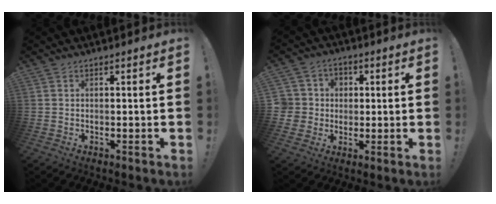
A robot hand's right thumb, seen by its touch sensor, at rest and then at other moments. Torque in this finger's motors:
{"motor_torque": [0.39, 0.46, 0.21, -0.08, -0.08]}